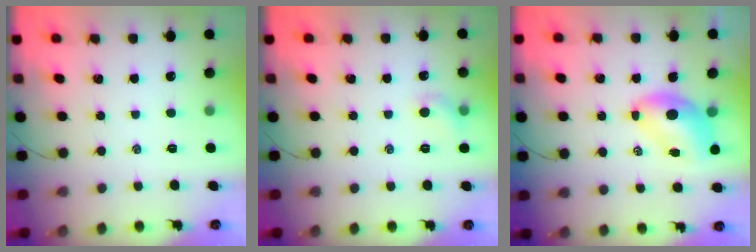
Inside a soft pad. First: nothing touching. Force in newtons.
{"total": 6.2, "press": 6.0, "slide": 1.4}
{"total": 7.1, "press": 6.9, "slide": 1.6}